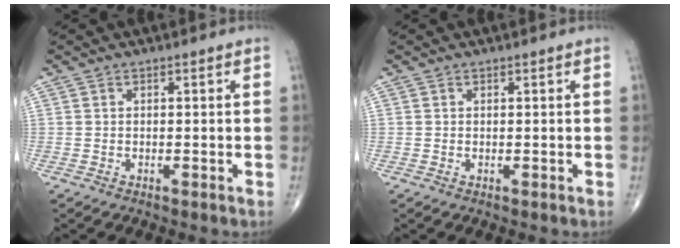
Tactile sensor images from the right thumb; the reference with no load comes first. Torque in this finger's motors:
{"motor_torque": [-0.06, -0.01, -0.10, 0.02, 0.04]}